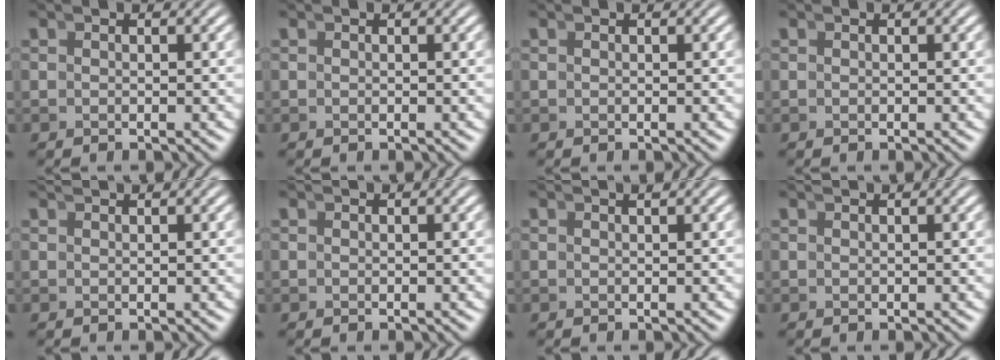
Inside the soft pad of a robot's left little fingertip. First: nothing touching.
{"total": 0.0}
{"total": 0.0}
{"total": 0.0}
{"total": 1.0, "force": [0.7, -0.7, -0.2], "torque": [0.014, 0.002, 0.015]}
{"total": 0.0}
{"total": 0.6, "force": [0.4, -0.5, 0.0], "torque": [0.004, 0.000, 0.009]}
{"total": 0.7, "force": [0.5, -0.4, -0.2], "torque": [0.011, 0.001, 0.010]}